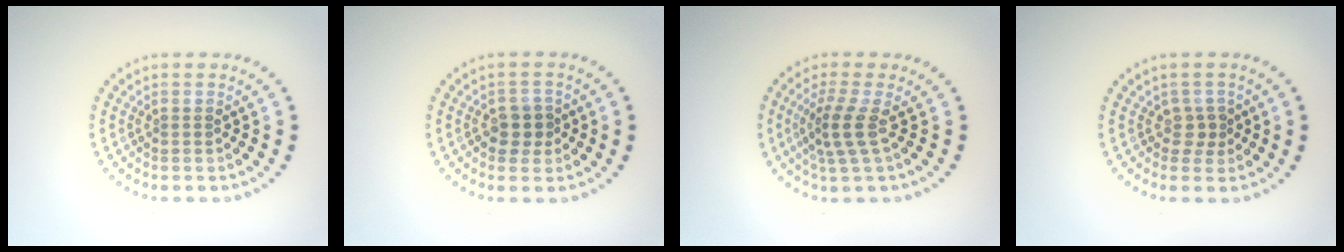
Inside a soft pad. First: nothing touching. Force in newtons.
{"total": 1.8, "press": 1.7, "slide": 0.6}
{"total": 2.8, "press": 2.3, "slide": 1.6}
{"total": 1.5, "press": 1.1, "slide": 1.1}